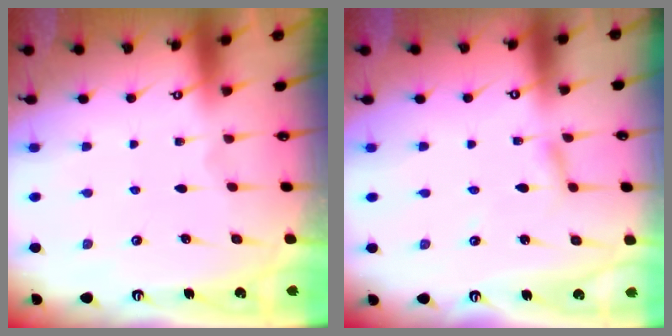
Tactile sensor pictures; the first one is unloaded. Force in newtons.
{"total": 2.4, "press": 2.4, "slide": 0.2}